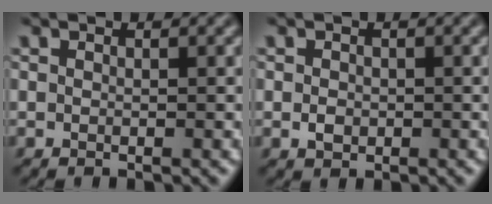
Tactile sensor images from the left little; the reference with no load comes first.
{"total": 1.2, "force": [-0.3, 0.9, 0.7], "torque": [-0.013, -0.002, -0.006]}